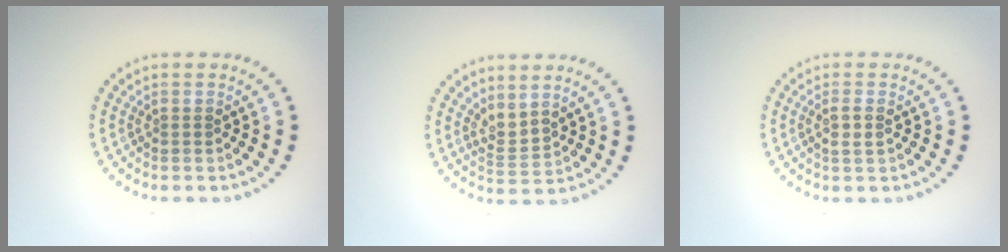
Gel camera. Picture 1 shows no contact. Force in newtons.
{"total": 2.1, "press": 1.4, "slide": 1.6}
{"total": 1.3, "press": 1.1, "slide": 0.6}